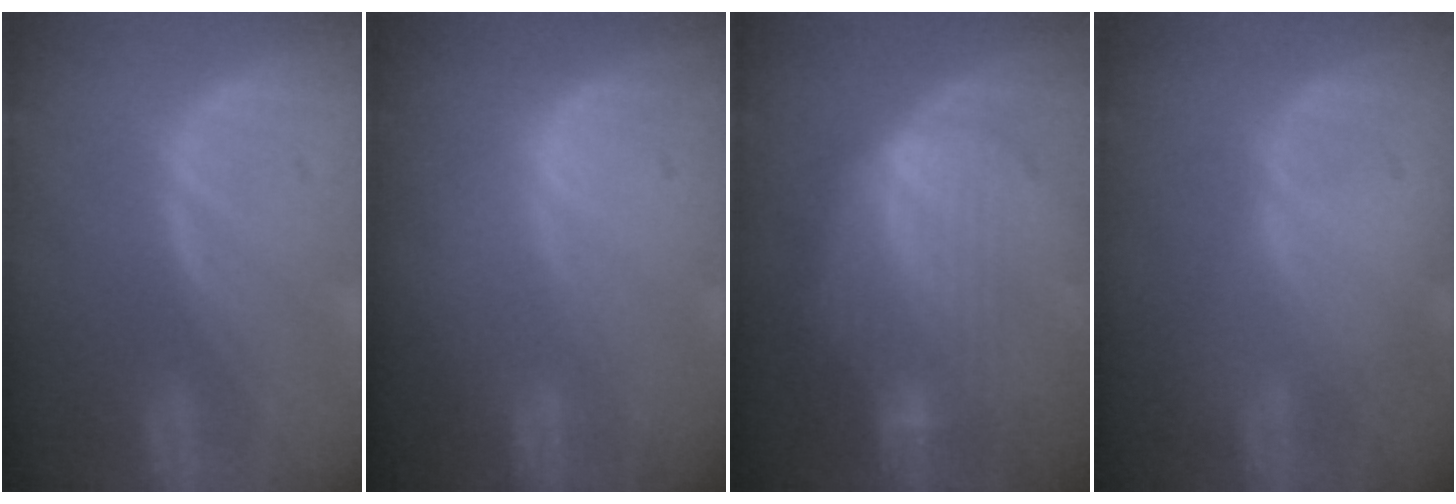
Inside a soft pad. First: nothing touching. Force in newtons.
{"total": 0.0}
{"total": 7.3, "press": 7.2, "slide": 1.4}
{"total": 0.0}